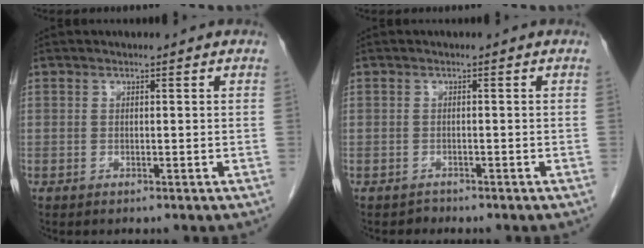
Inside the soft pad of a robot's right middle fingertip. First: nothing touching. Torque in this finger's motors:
{"motor_torque": [-0.43, -0.02, 0.01, -0.02]}